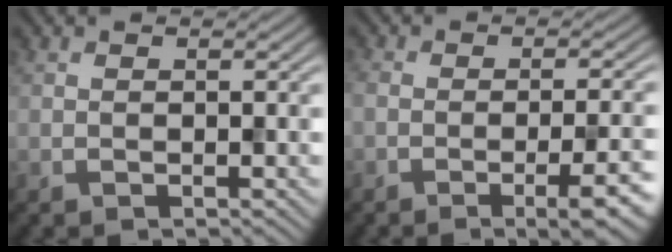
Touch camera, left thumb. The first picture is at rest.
{"total": 6.0, "force": [-3.1, 1.5, 4.9], "torque": [-0.076, 0.000, -0.043]}